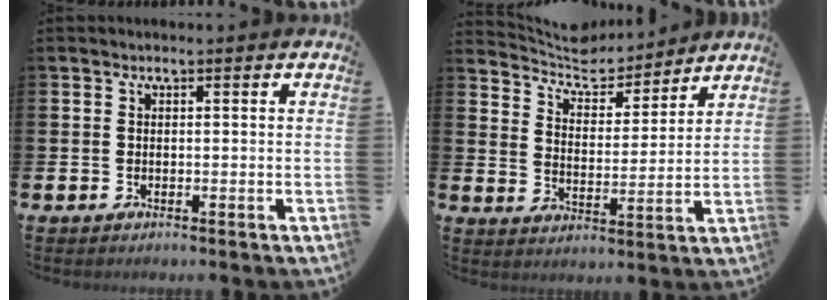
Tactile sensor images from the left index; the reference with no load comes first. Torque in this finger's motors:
{"motor_torque": [0.88, -1.26, 0.03, 0.01]}